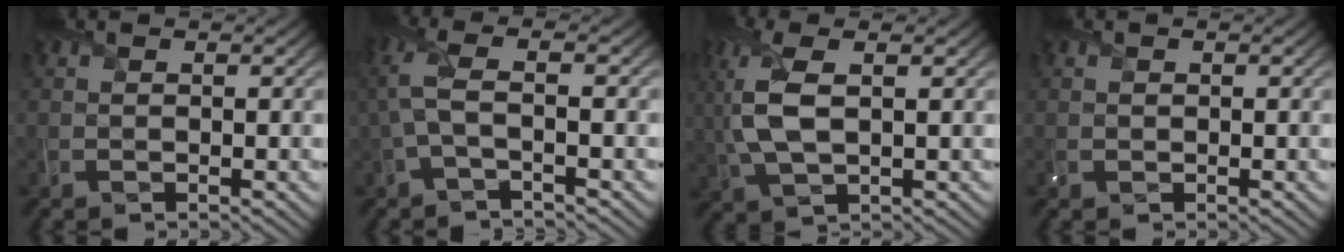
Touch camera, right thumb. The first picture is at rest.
{"total": 4.5, "force": [-0.2, 1.1, 4.3], "torque": [-0.109, 0.004, -0.011]}
{"total": 7.9, "force": [0.8, 3.4, 7.1], "torque": [-0.186, 0.003, 0.016]}
{"total": 0.0}